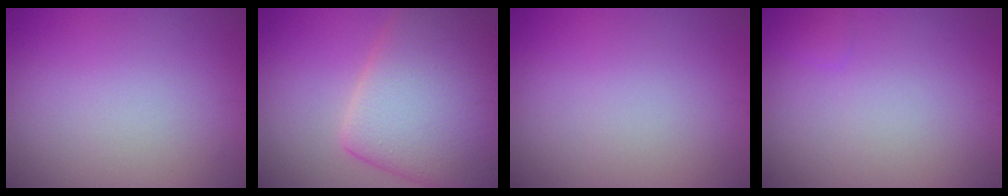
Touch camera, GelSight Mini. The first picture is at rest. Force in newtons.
{"total": 11.3, "press": 11.2, "slide": 0.4}
{"total": 0.0}
{"total": 0.6, "press": 0.6, "slide": 0.1}